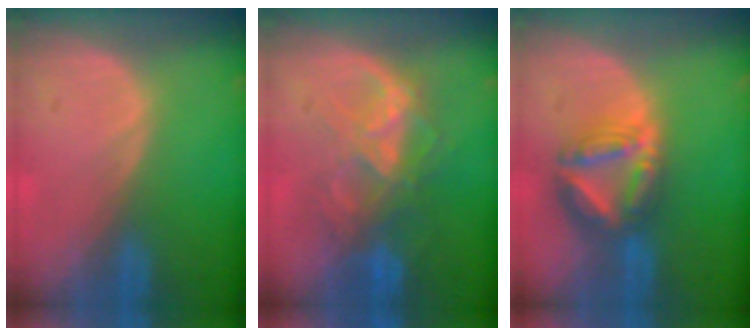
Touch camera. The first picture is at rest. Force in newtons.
{"total": 8.6, "press": 7.5, "slide": 4.1}
{"total": 8.0, "press": 7.0, "slide": 4.0}